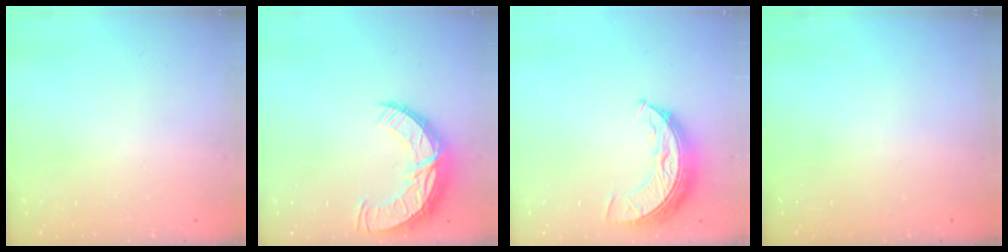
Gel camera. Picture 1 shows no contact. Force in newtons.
{"total": 12.4, "press": 12.4, "slide": 1.0}
{"total": 9.5, "press": 9.5, "slide": 0.5}
{"total": 0.0}